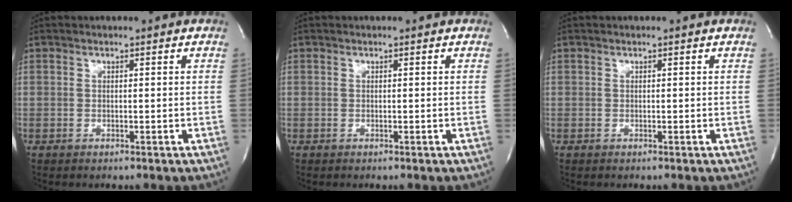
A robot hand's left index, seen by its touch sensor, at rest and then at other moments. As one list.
[{"total": 0.0}, {"total": 0.0}]